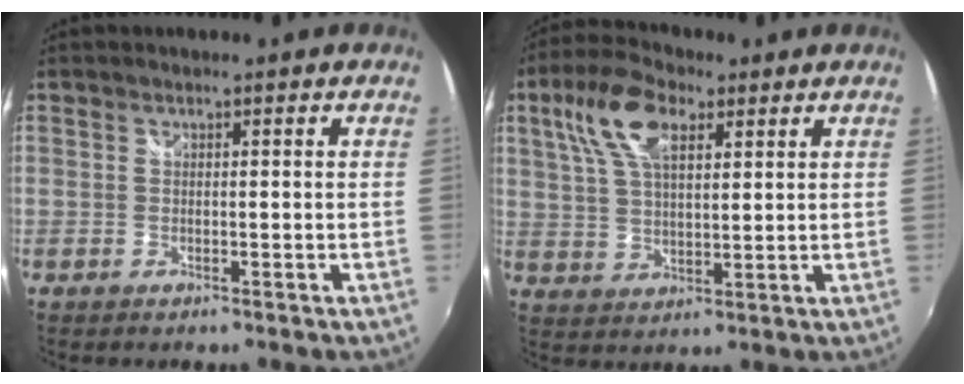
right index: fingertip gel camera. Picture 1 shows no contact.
{"total": 11.2, "force": [5.1, 5.3, 8.4], "torque": [-0.168, 0.026, 0.095]}